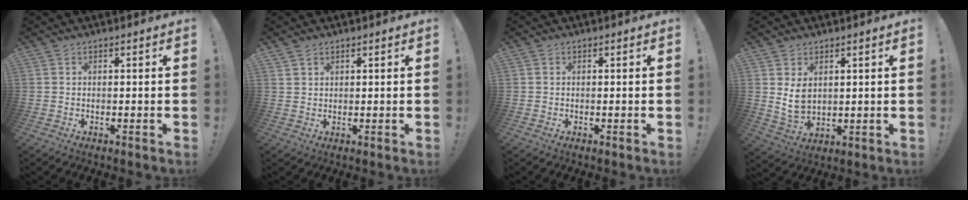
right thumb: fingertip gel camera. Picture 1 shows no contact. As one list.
[{"total": 1.6, "force": [1.4, 0.8, 0.3], "torque": [-0.004, -0.008, 0.026]}, {"total": 0.0}, {"total": 7.2, "force": [2.8, 5.0, 4.3], "torque": [-0.068, -0.012, 0.050]}]